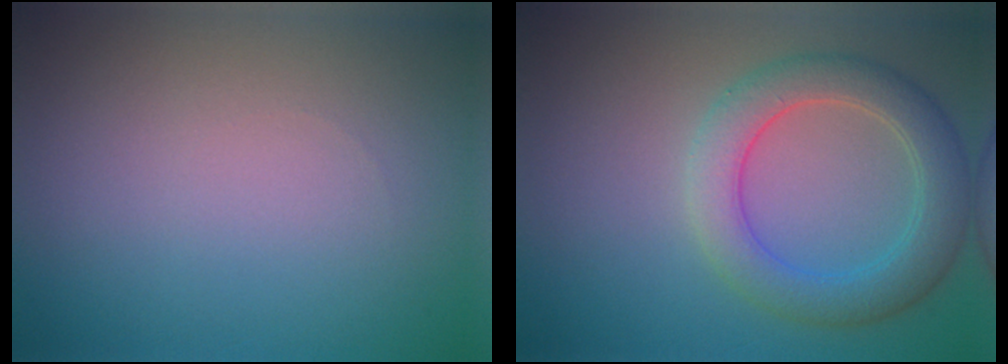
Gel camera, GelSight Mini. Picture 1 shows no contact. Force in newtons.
{"total": 5.0, "press": 5.0, "slide": 0.4}